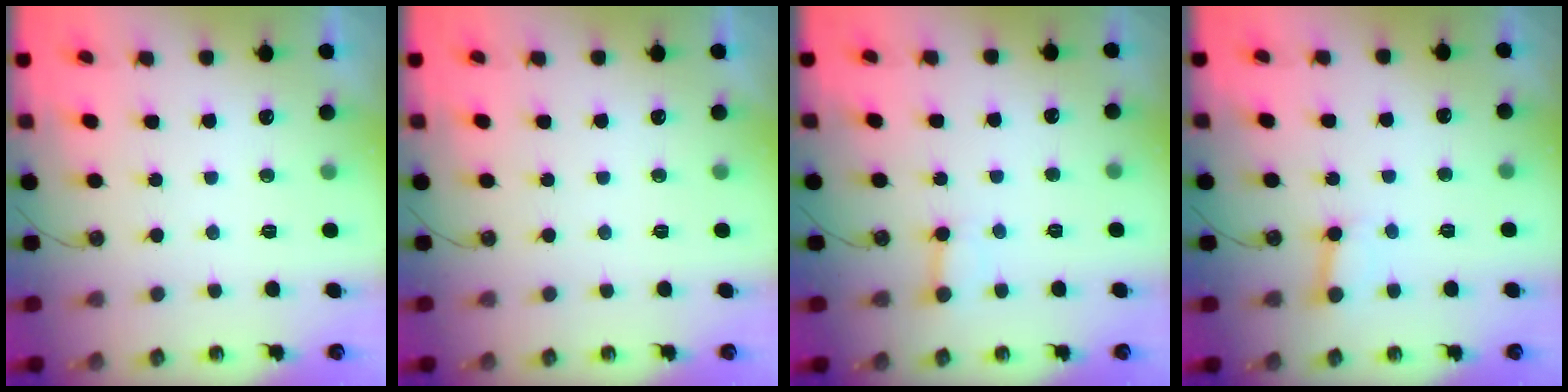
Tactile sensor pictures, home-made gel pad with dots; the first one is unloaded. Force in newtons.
{"total": 0.0}
{"total": 2.5, "press": 2.5, "slide": 0.4}
{"total": 2.7, "press": 2.7, "slide": 0.2}